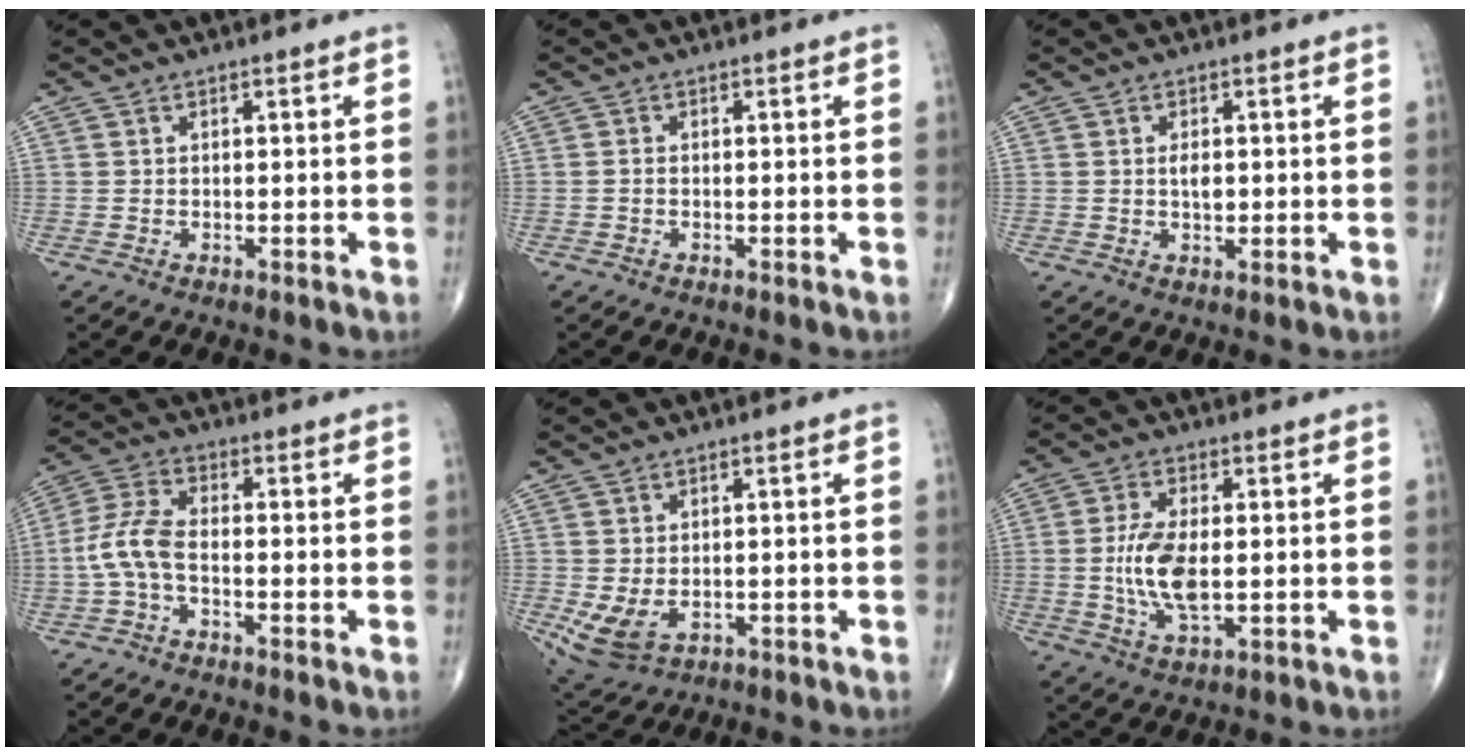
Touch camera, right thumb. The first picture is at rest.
{"total": 0.6, "force": [-0.2, 0.4, 0.4], "torque": [-0.006, 0.000, -0.007]}
{"total": 2.4, "force": [0.2, 1.3, 2.0], "torque": [-0.031, -0.001, 0.002]}
{"total": 6.1, "force": [-1.3, 2.0, 5.6], "torque": [-0.146, 0.017, -0.035]}
{"total": 6.5, "force": [-1.3, 4.3, 4.6], "torque": [-0.091, -0.006, -0.008]}
{"total": 9.4, "force": [-0.4, 4.2, 8.4], "torque": [-0.170, -0.009, -0.006]}